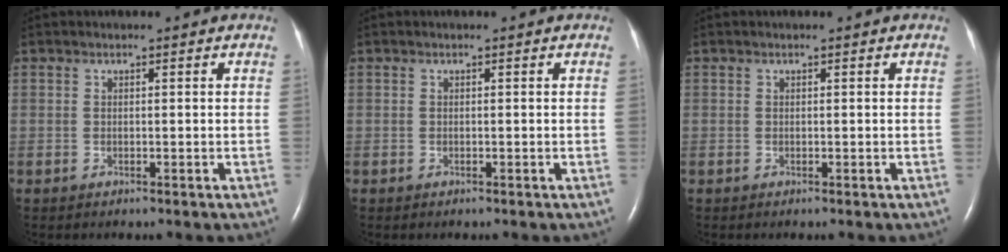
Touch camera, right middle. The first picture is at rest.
{"total": 0.0}
{"total": 0.0}